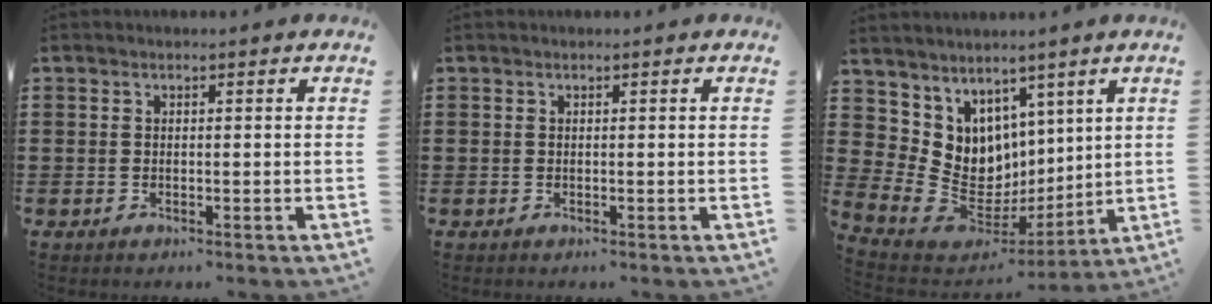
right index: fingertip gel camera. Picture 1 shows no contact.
{"total": 0.0}
{"total": 8.0, "force": [2.0, 7.7, 1.0], "torque": [-0.089, -0.052, 0.045]}